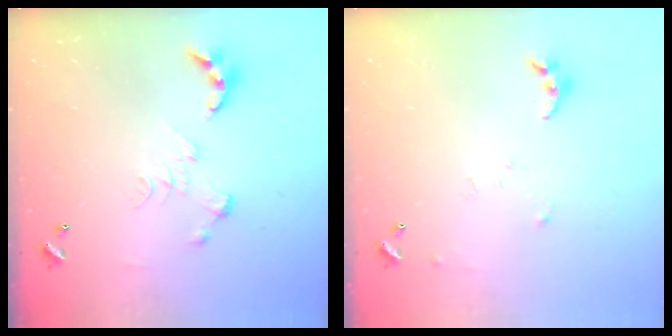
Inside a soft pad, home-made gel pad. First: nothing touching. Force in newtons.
{"total": 7.5, "press": 7.5, "slide": 0.6}